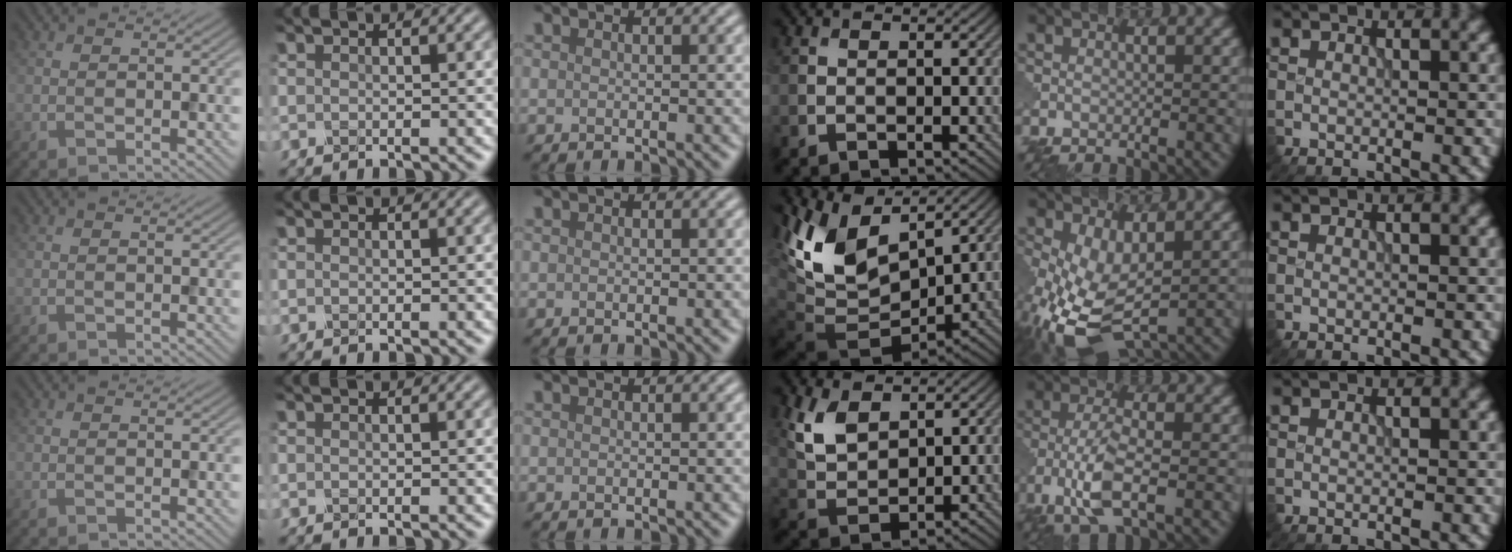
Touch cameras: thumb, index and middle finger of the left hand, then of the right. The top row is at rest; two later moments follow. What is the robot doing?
{"motion": "squeeze", "object": "clothespin"}